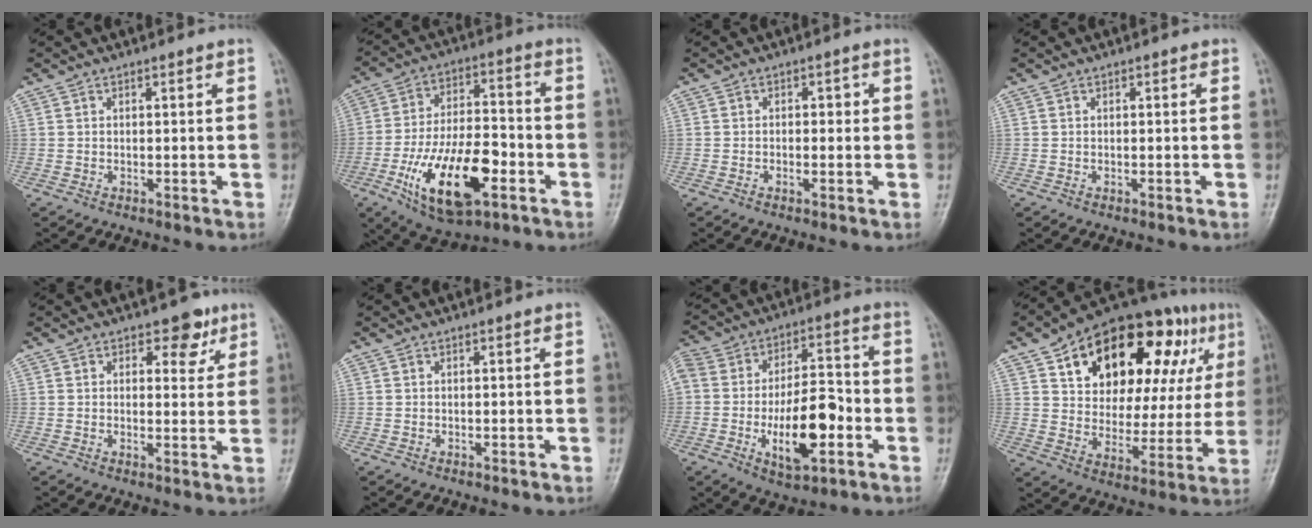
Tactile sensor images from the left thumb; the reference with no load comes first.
{"total": 18.9, "force": [-7.0, 8.7, 15.3], "torque": [-0.260, 0.023, -0.115]}
{"total": 2.0, "force": [-0.1, 1.2, 1.6], "torque": [-0.015, 0.010, -0.005]}
{"total": 0.0}
{"total": 4.8, "force": [2.7, 3.1, 2.5], "torque": [0.001, -0.011, 0.031]}
{"total": 0.0}
{"total": 18.2, "force": [-4.5, 9.2, 15.1], "torque": [-0.251, 0.034, -0.072]}
{"total": 27.7, "force": [11.9, 14.9, 20.1], "torque": [-0.250, 0.015, 0.182]}